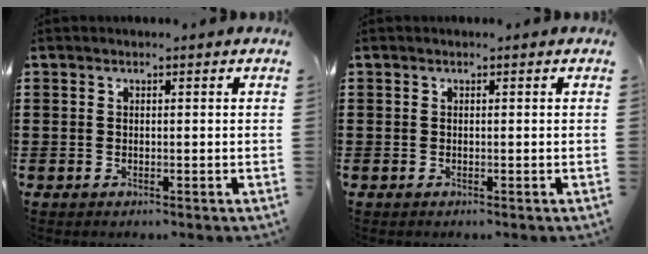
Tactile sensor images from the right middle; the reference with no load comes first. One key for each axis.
{"total": 0.0}